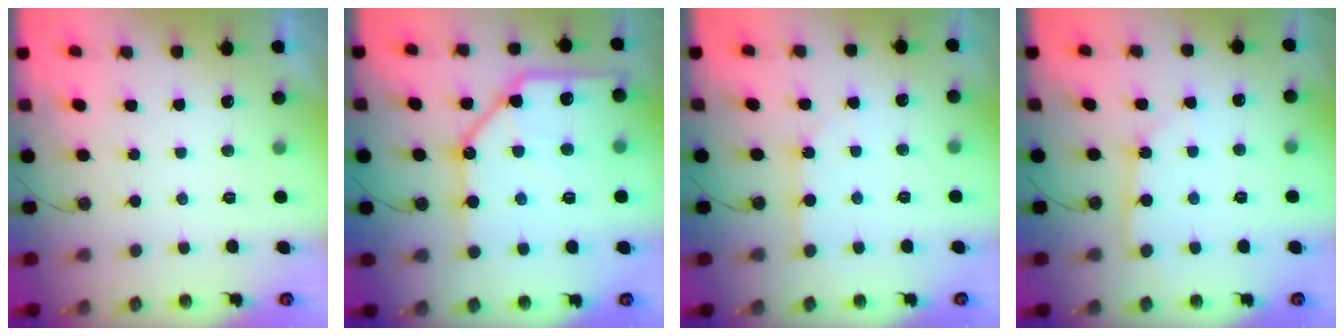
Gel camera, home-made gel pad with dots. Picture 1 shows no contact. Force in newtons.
{"total": 20.6, "press": 20.4, "slide": 2.5}
{"total": 3.5, "press": 3.5, "slide": 0.2}
{"total": 3.8, "press": 3.8, "slide": 0.3}